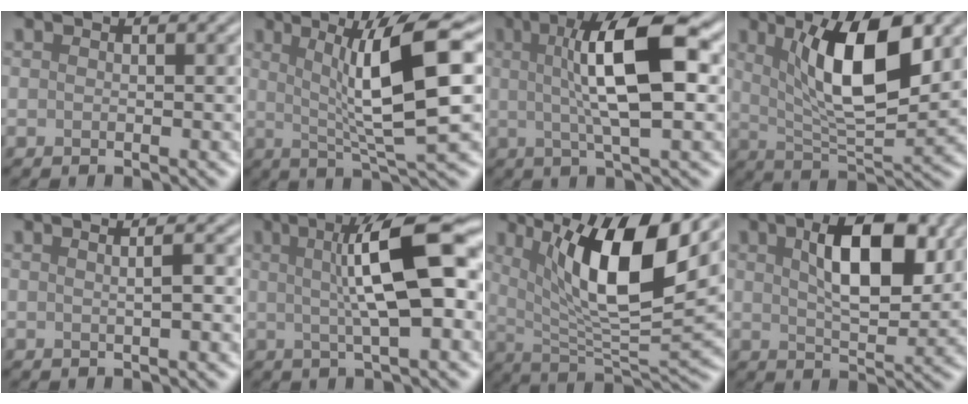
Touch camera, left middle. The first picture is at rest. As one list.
[{"total": 9.3, "force": [1.6, 1.7, 9.0], "torque": [-0.128, 0.002, 0.032]}, {"total": 9.0, "force": [1.5, 2.3, 8.6], "torque": [-0.133, 0.010, 0.022]}, {"total": 8.9, "force": [3.0, 2.8, 7.9], "torque": [-0.131, -0.009, 0.055]}, {"total": 2.0, "force": [0.3, 0.7, 1.9], "torque": [-0.018, 0.001, -0.008]}, {"total": 9.0, "force": [1.4, 2.0, 8.7], "torque": [-0.122, 0.009, 0.018]}, {"total": 10.4, "force": [4.1, 2.9, 9.1], "torque": [-0.144, -0.017, 0.078]}, {"total": 7.6, "force": [2.4, 3.2, 6.5], "torque": [-0.107, 0.007, 0.040]}]